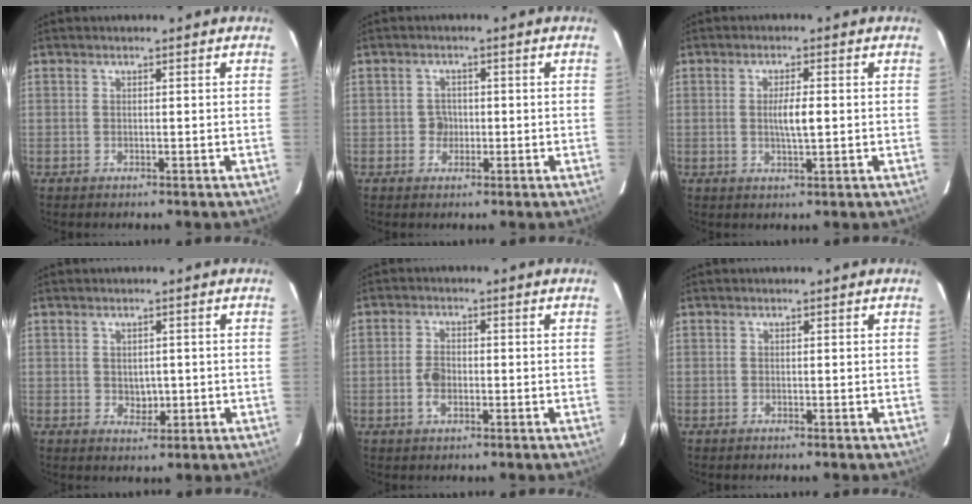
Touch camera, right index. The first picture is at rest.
{"total": 2.1, "force": [-0.4, 1.9, 0.8], "torque": [-0.008, 0.006, -0.006]}
{"total": 3.6, "force": [0.0, 0.5, 3.6], "torque": [-0.065, -0.002, 0.000]}
{"total": 2.5, "force": [-0.1, 1.8, 1.7], "torque": [-0.023, -0.001, 0.005]}
{"total": 3.2, "force": [-0.8, 1.7, 2.5], "torque": [-0.055, 0.002, -0.016]}
{"total": 0.0}